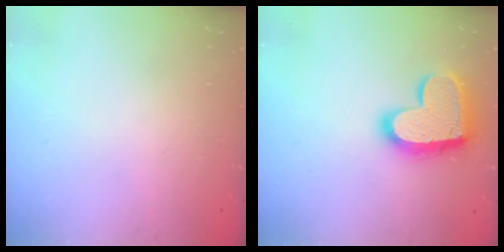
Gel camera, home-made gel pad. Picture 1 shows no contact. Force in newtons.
{"total": 18.3, "press": 18.3, "slide": 1.2}